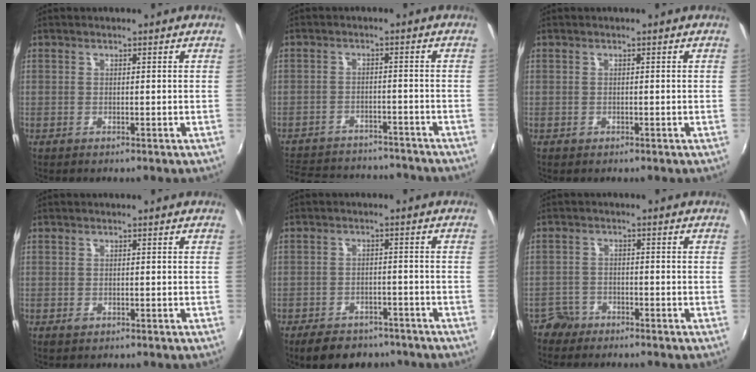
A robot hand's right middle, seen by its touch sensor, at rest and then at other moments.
{"total": 18.3, "force": [-15.8, 6.9, 6.4], "torque": [-0.151, 0.020, -0.213]}
{"total": 0.6, "force": [-0.3, 0.5, 0.1], "torque": [-0.001, -0.003, -0.005]}
{"total": 1.0, "force": [-0.5, 0.7, 0.4], "torque": [-0.006, -0.003, -0.009]}
{"total": 10.6, "force": [-8.2, 5.2, 4.3], "torque": [-0.097, 0.000, -0.114]}
{"total": 3.8, "force": [-3.1, 2.3, -0.1], "torque": [-0.008, 0.009, -0.062]}